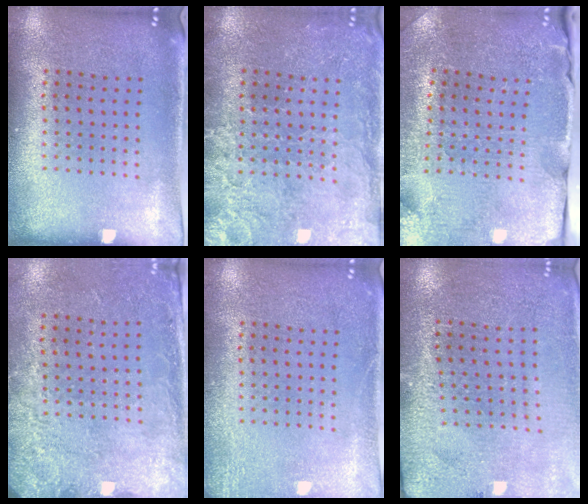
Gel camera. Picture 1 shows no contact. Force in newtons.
{"total": 3.3, "press": 3.1, "slide": 1.1}
{"total": 3.6, "press": 3.6, "slide": 0.4}
{"total": 2.8, "press": 1.9, "slide": 2.1}
{"total": 2.1, "press": 2.1, "slide": 0.3}
{"total": 2.8, "press": 2.8, "slide": 0.1}